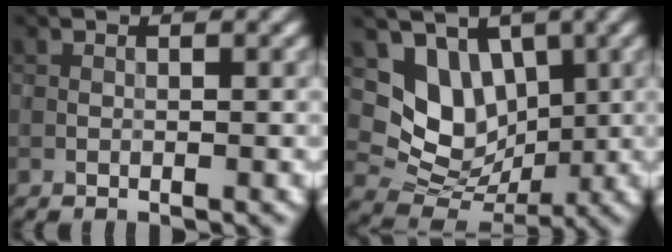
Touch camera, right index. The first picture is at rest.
{"total": 5.7, "force": [1.9, 4.6, 2.8], "torque": [-0.044, -0.014, 0.033]}